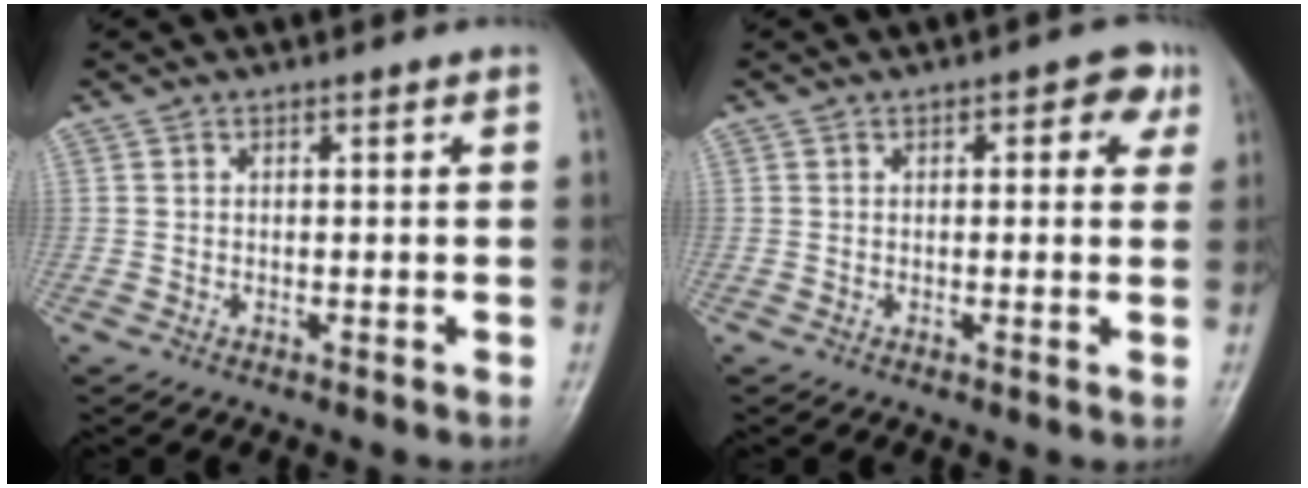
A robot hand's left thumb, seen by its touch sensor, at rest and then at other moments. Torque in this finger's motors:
{"motor_torque": [-0.03, 0.25, -0.26, -0.08, 0.09]}